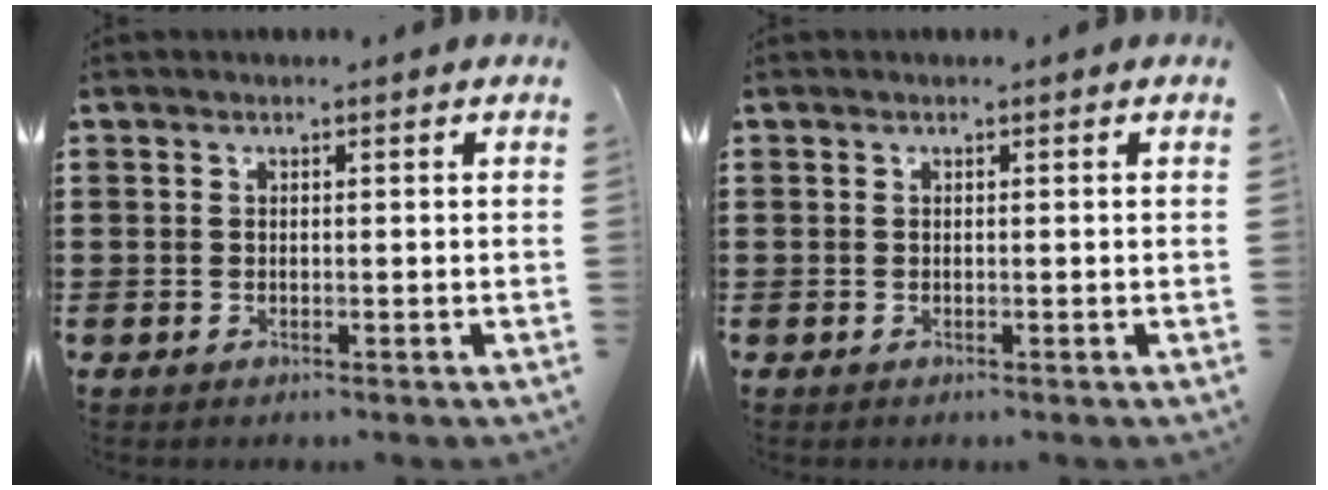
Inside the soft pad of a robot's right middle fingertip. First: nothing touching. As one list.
[{"total": 0.0}]